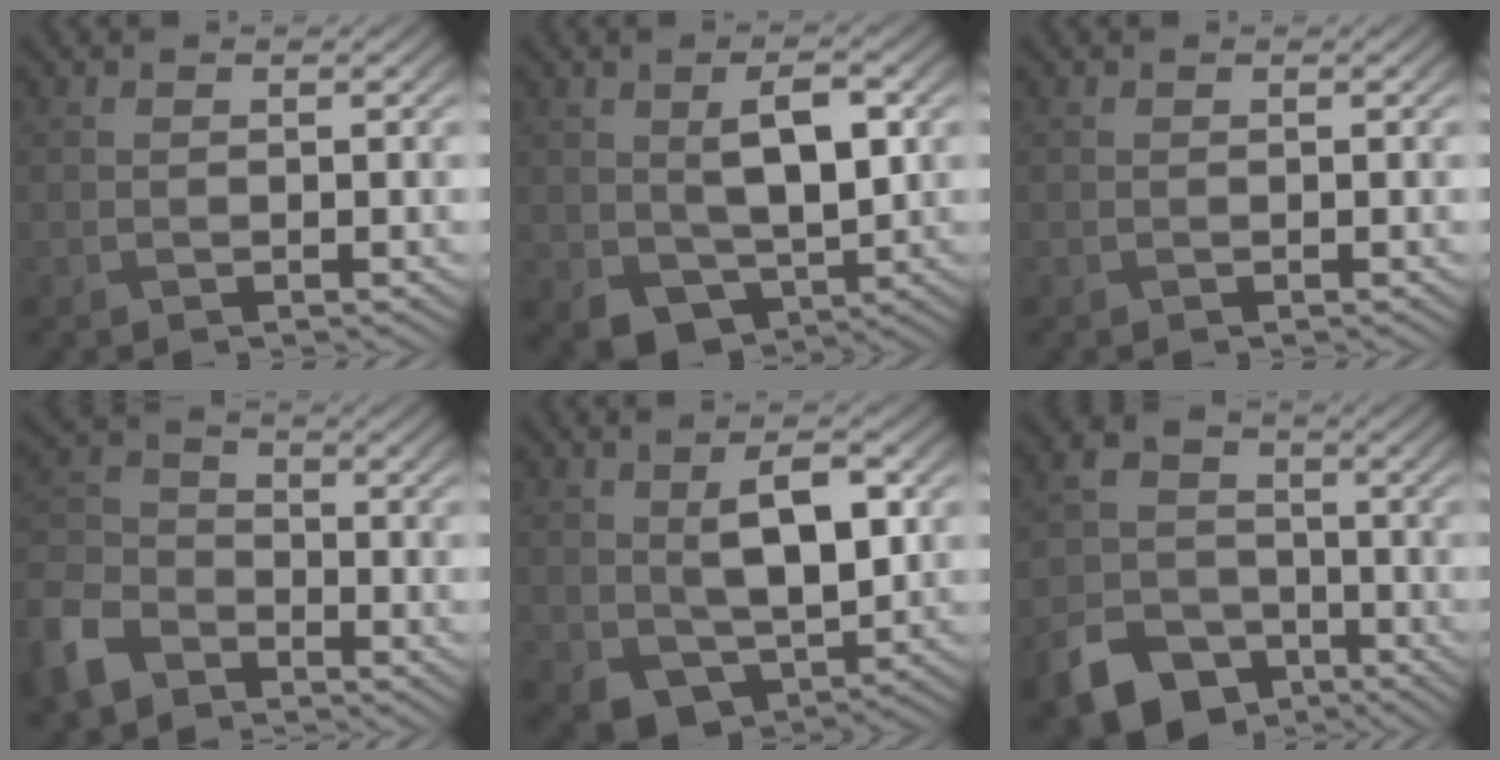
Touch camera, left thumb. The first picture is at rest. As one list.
[{"total": 8.8, "force": [-0.1, 5.4, 6.9], "torque": [-0.123, -0.009, 0.006]}, {"total": 0.0}, {"total": 10.4, "force": [-6.9, 6.3, 4.6], "torque": [-0.140, -0.017, -0.156]}, {"total": 9.7, "force": [0.6, 5.7, 7.8], "torque": [-0.149, -0.009, 0.018]}, {"total": 12.8, "force": [-7.2, 8.5, 6.3], "torque": [-0.158, -0.047, -0.123]}]